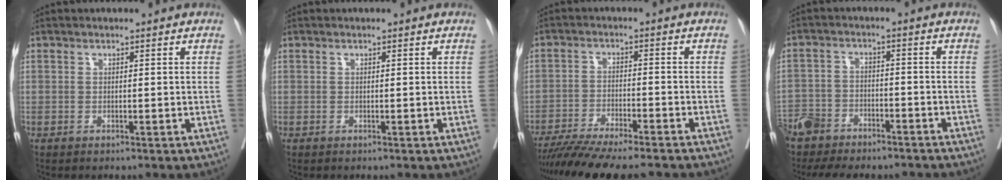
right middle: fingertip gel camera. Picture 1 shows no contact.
{"total": 0.0}
{"total": 15.1, "force": [-13.3, 1.5, 7.1], "torque": [-0.112, -0.024, -0.202]}
{"total": 11.1, "force": [-9.5, 4.1, 3.8], "torque": [-0.071, -0.001, -0.148]}